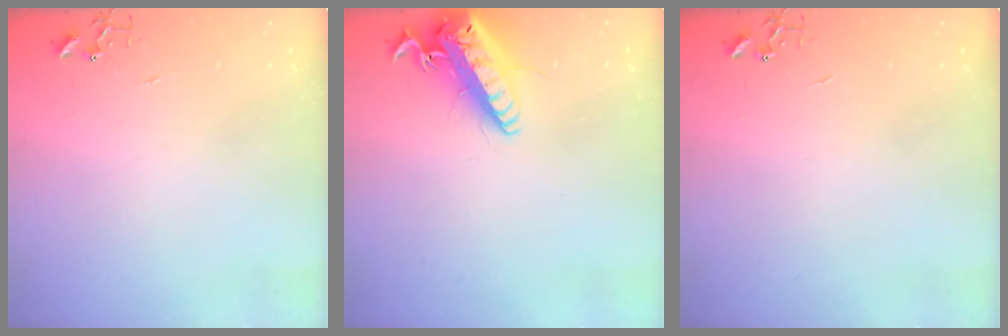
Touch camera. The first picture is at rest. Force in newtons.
{"total": 20.4, "press": 19.9, "slide": 4.5}
{"total": 0.0}